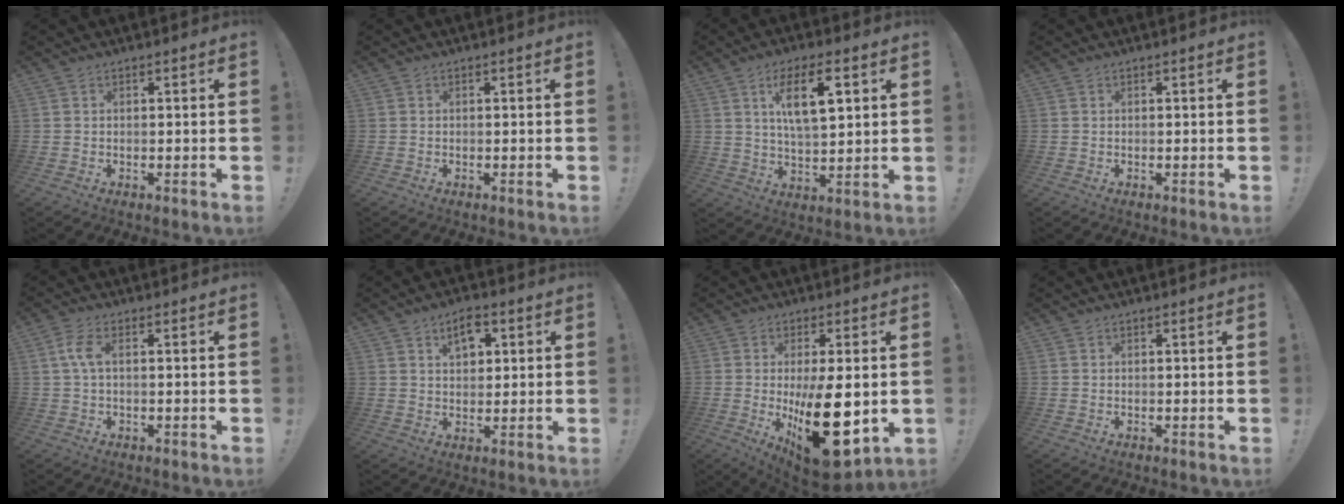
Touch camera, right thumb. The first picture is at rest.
{"total": 0.0}
{"total": 12.6, "force": [4.9, 4.8, 10.5], "torque": [-0.172, -0.001, 0.081]}
{"total": 0.0}
{"total": 4.9, "force": [0.5, 2.0, 4.4], "torque": [-0.091, 0.007, 0.009]}
{"total": 6.7, "force": [3.1, 4.1, 4.2], "torque": [-0.058, -0.004, 0.052]}
{"total": 23.1, "force": [-2.9, 9.7, 20.7], "torque": [-0.311, -0.016, -0.024]}
{"total": 0.0}